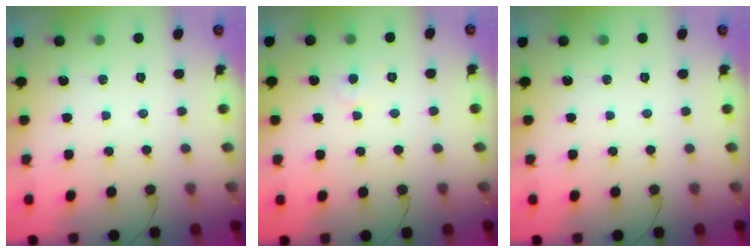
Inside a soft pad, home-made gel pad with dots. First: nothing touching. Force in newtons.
{"total": 3.1, "press": 3.0, "slide": 0.4}
{"total": 0.0}